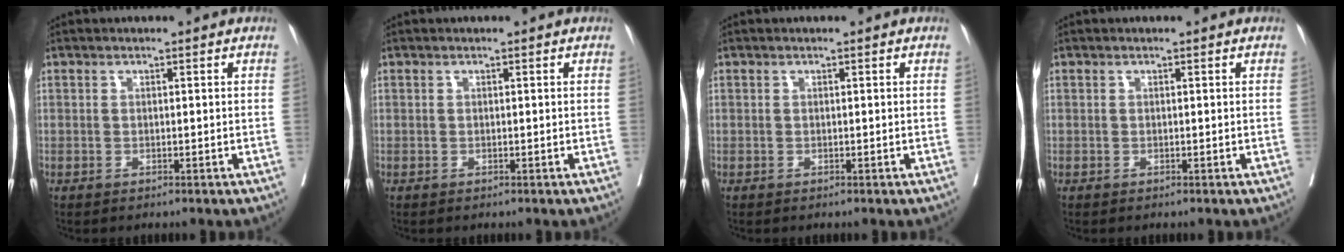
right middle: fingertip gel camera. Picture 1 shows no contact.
{"total": 0.0}
{"total": 0.0}
{"total": 0.0}